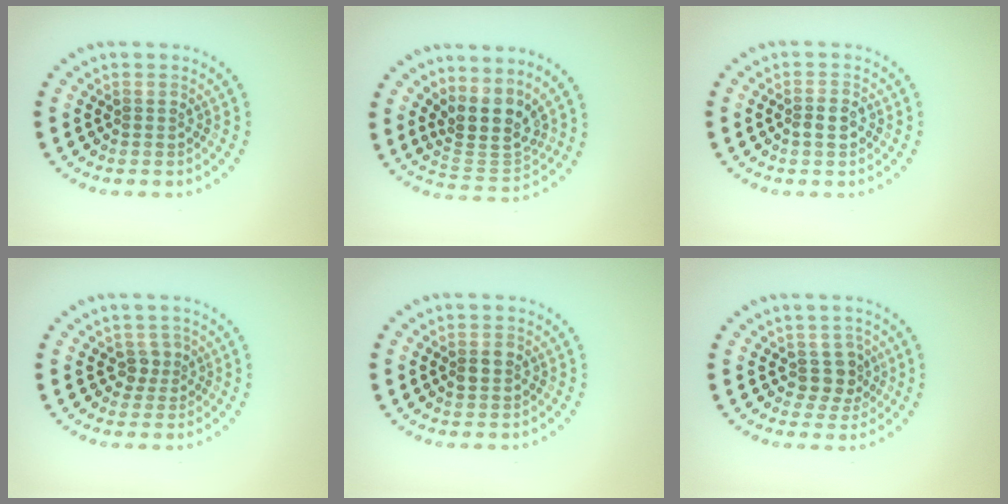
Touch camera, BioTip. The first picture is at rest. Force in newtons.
{"total": 4.1, "press": 3.0, "slide": 2.7}
{"total": 1.6, "press": 1.6, "slide": 0.3}
{"total": 1.5, "press": 1.0, "slide": 1.1}
{"total": 0.9, "press": 0.9, "slide": 0.1}
{"total": 2.4, "press": 1.9, "slide": 1.5}